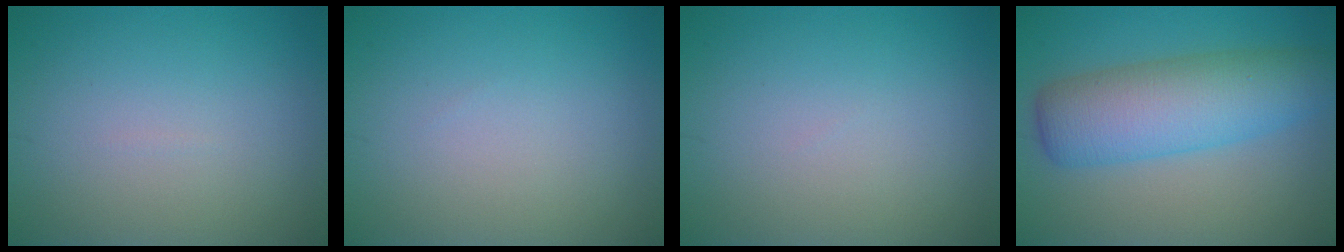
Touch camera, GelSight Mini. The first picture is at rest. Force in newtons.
{"total": 0.0}
{"total": 0.0}
{"total": 7.4, "press": 7.4, "slide": 0.3}